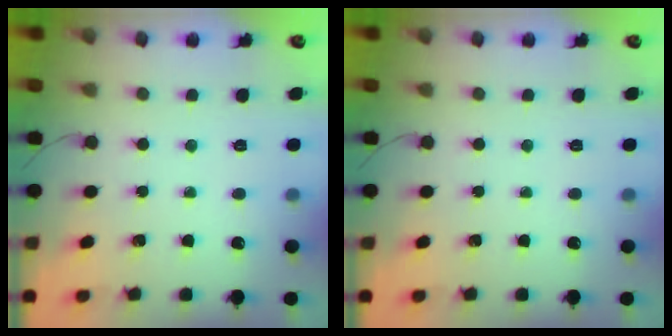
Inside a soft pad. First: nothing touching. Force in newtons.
{"total": 0.0}